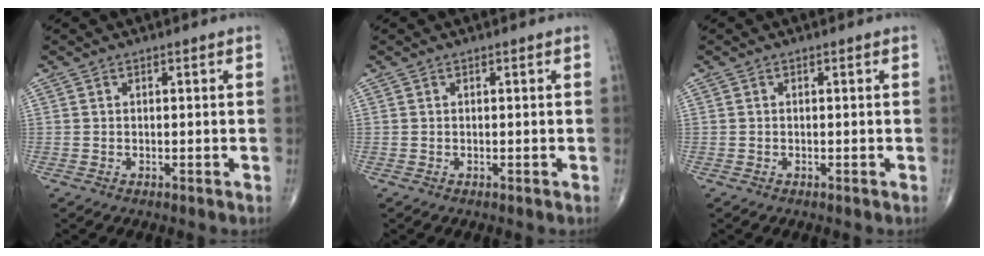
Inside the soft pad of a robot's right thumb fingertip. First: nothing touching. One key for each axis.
{"total": 0.0}
{"total": 0.0}